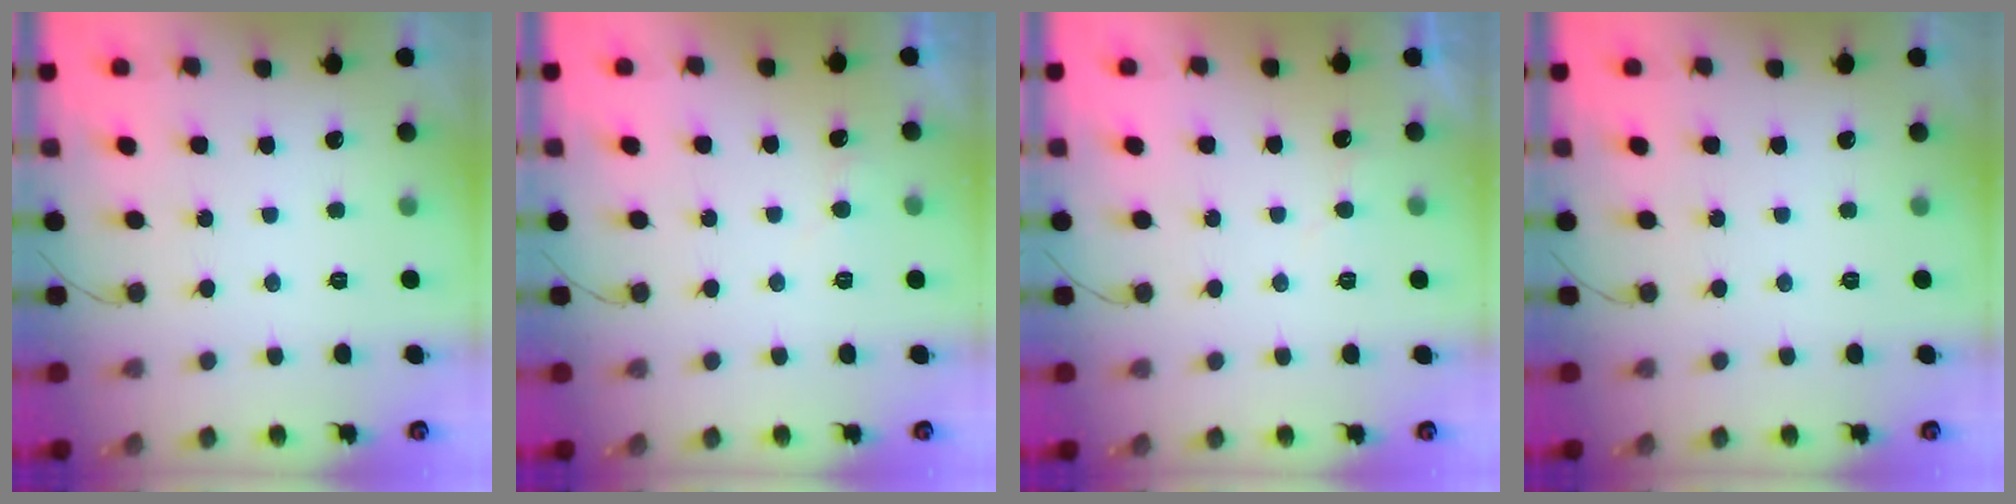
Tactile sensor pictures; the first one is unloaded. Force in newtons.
{"total": 3.4, "press": 3.4, "slide": 0.4}
{"total": 5.2, "press": 5.2, "slide": 0.5}
{"total": 0.0}